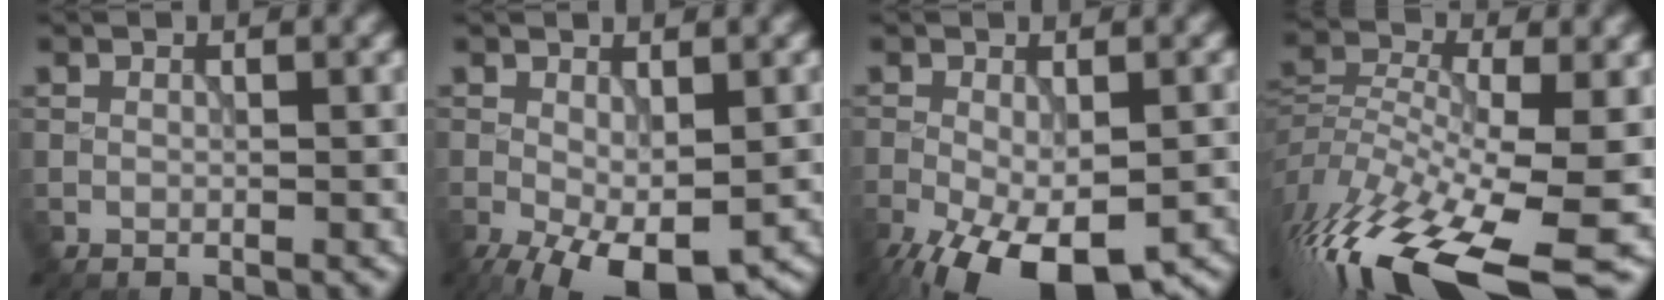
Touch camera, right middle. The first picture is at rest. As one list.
[{"total": 7.5, "force": [-3.5, 3.0, 5.9], "torque": [-0.118, -0.020, -0.044]}, {"total": 11.7, "force": [-6.5, 4.8, 8.4], "torque": [-0.163, -0.046, -0.092]}, {"total": 15.1, "force": [-8.7, 5.2, 11.2], "torque": [-0.241, -0.015, -0.143]}]